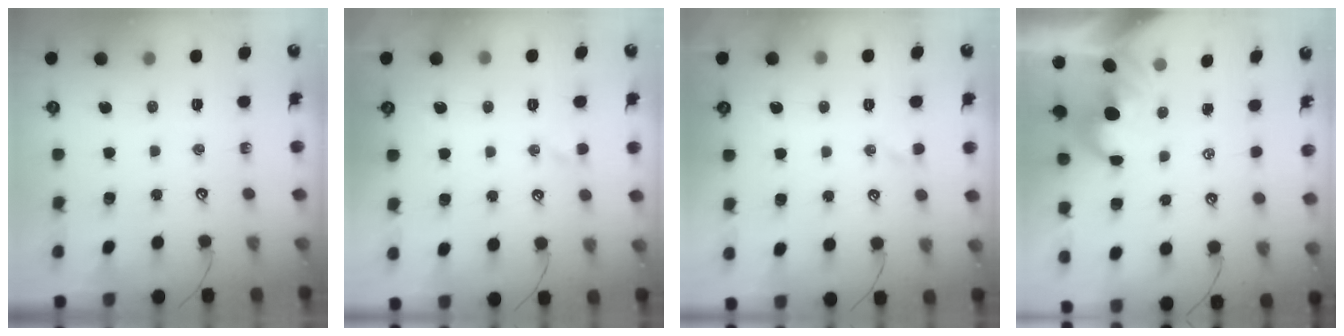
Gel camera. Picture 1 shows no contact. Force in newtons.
{"total": 1.0, "press": 1.0, "slide": 0.1}
{"total": 1.0, "press": 1.0, "slide": 0.1}
{"total": 1.7, "press": 1.3, "slide": 1.0}